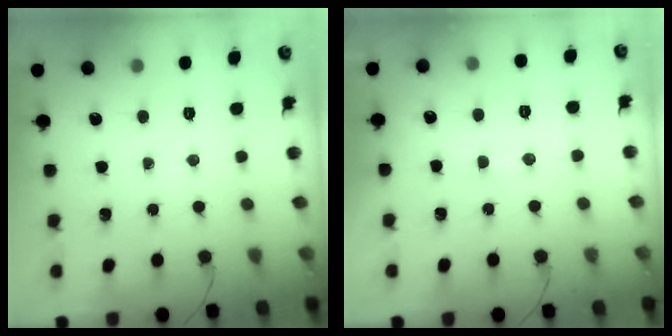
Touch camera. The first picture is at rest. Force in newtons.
{"total": 7.3, "press": 7.2, "slide": 1.2}